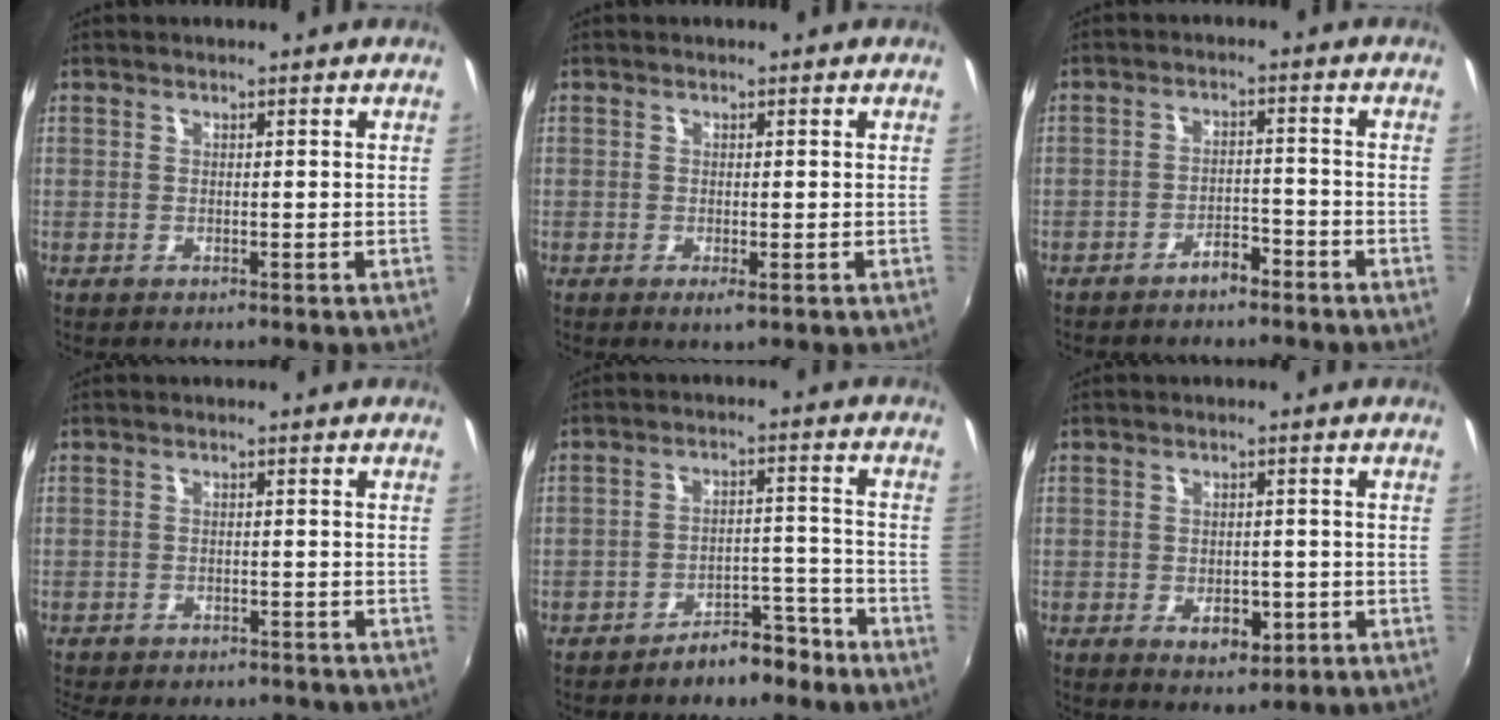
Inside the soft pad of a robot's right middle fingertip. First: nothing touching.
{"total": 1.2, "force": [-0.4, 0.2, 1.1], "torque": [-0.022, -0.005, -0.006]}
{"total": 3.8, "force": [-3.2, 1.4, 1.5], "torque": [-0.039, 0.011, -0.046]}
{"total": 10.7, "force": [-9.3, 3.2, 4.1], "torque": [-0.096, -0.019, -0.132]}
{"total": 6.8, "force": [-5.6, 2.8, 2.6], "torque": [-0.044, 0.026, -0.073]}
{"total": 5.3, "force": [-2.0, 3.3, 3.6], "torque": [-0.066, -0.007, -0.024]}